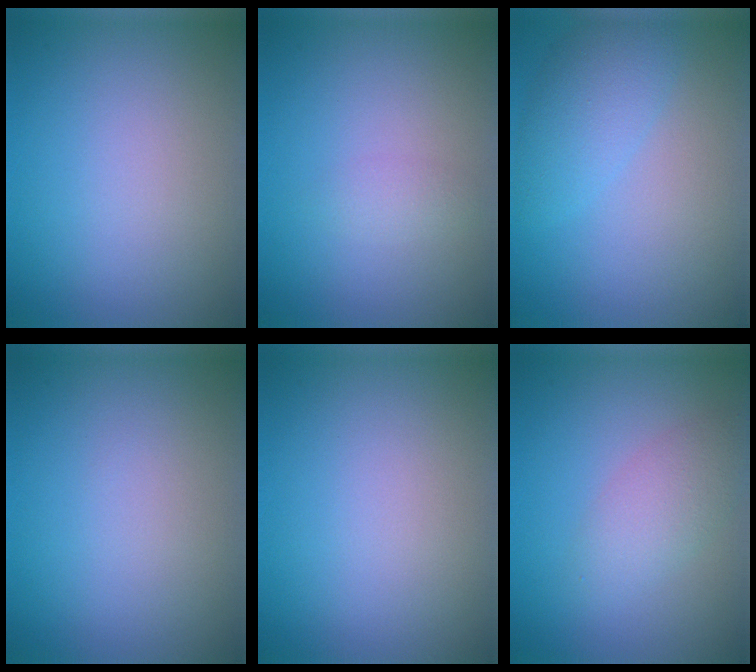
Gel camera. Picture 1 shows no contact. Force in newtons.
{"total": 1.0, "press": 1.0, "slide": 0.0}
{"total": 3.4, "press": 3.4, "slide": 0.2}
{"total": 0.0}
{"total": 0.0}
{"total": 2.8, "press": 2.8, "slide": 0.1}